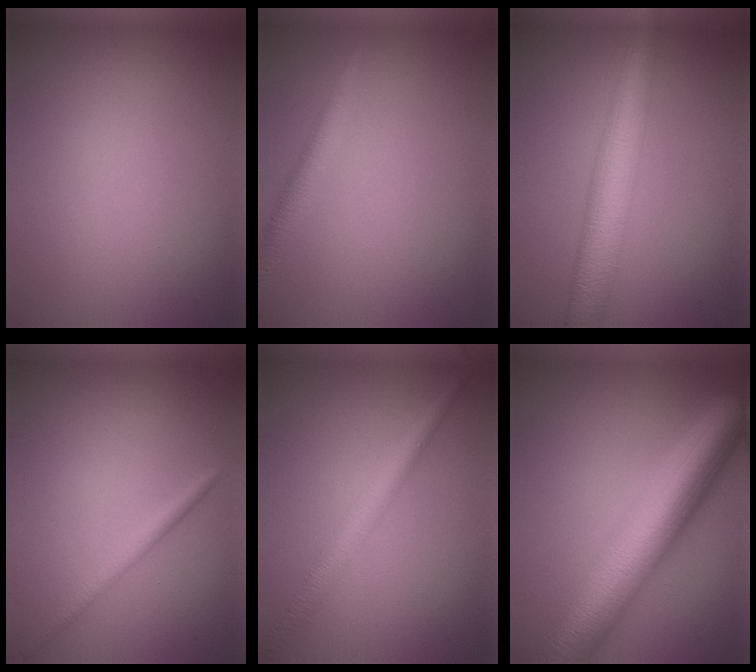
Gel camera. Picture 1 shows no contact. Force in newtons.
{"total": 2.3, "press": 2.3, "slide": 0.1}
{"total": 6.3, "press": 6.3, "slide": 0.1}
{"total": 1.4, "press": 1.4, "slide": 0.0}
{"total": 2.8, "press": 2.8, "slide": 0.1}
{"total": 11.0, "press": 11.0, "slide": 0.2}